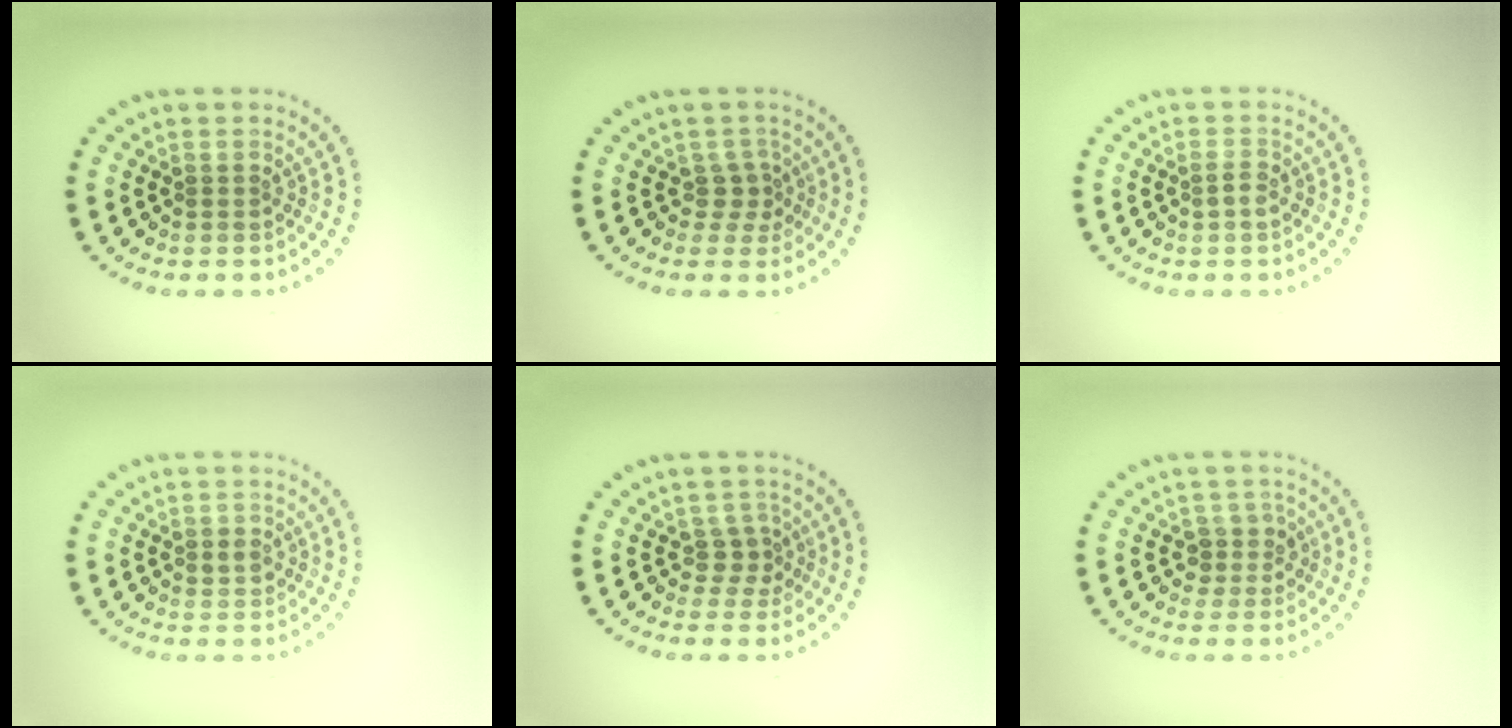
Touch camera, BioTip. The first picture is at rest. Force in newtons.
{"total": 2.0, "press": 1.4, "slide": 1.4}
{"total": 1.2, "press": 1.1, "slide": 0.4}
{"total": 1.3, "press": 1.3, "slide": 0.3}
{"total": 2.0, "press": 1.4, "slide": 1.4}
{"total": 1.9, "press": 1.5, "slide": 1.1}